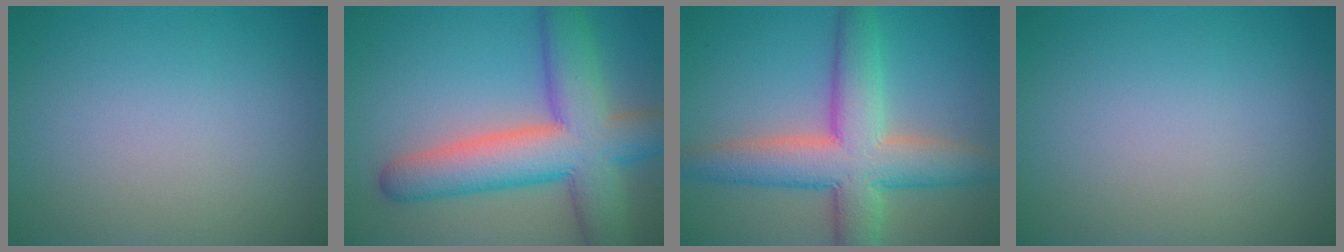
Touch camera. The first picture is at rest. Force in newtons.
{"total": 10.6, "press": 10.6, "slide": 0.5}
{"total": 8.6, "press": 8.6, "slide": 0.4}
{"total": 0.0}